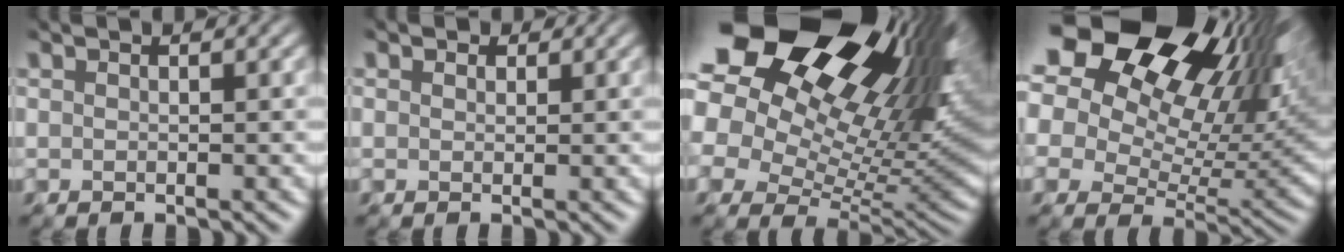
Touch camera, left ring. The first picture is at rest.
{"total": 1.0, "force": [0.4, 0.9, 0.4], "torque": [-0.002, 0.005, 0.002]}
{"total": 21.8, "force": [12.6, 11.2, 13.8], "torque": [-0.258, 0.070, 0.205]}
{"total": 19.4, "force": [11.2, 9.6, 12.6], "torque": [-0.205, 0.063, 0.169]}